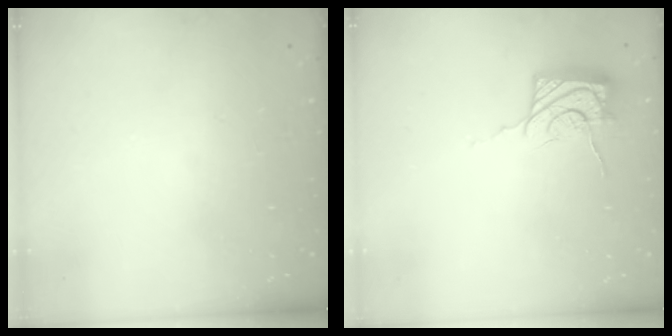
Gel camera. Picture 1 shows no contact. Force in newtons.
{"total": 12.2, "press": 12.0, "slide": 1.8}